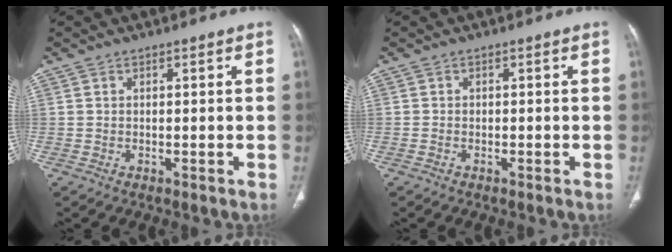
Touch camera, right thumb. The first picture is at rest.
{"total": 0.0}